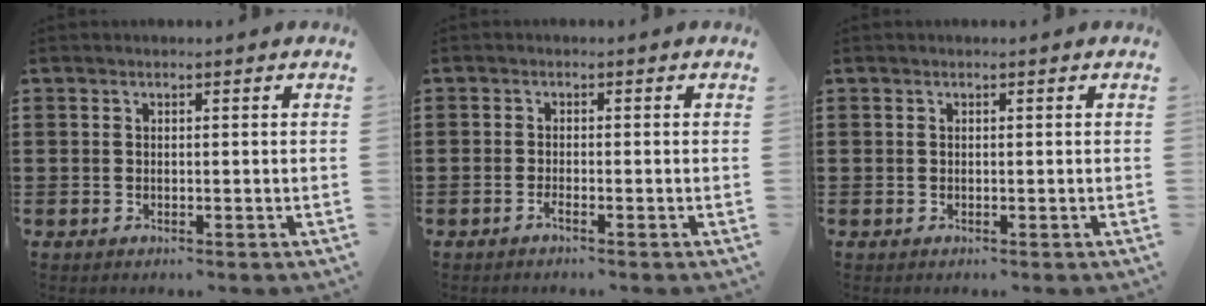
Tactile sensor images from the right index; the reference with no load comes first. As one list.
[{"total": 0.8, "force": [-0.7, -0.1, 0.4], "torque": [-0.008, -0.001, -0.013]}, {"total": 0.0}]